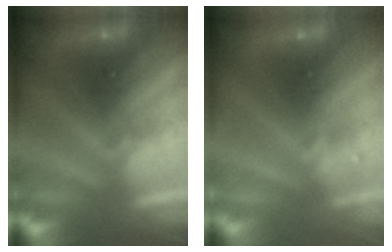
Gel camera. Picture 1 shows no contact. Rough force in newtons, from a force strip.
{"total": 2.2}